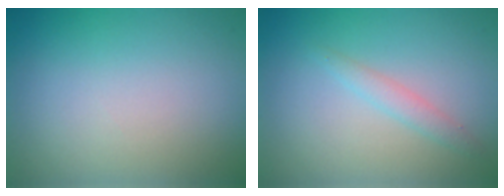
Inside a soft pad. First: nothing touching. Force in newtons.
{"total": 1.4, "press": 1.4, "slide": 0.1}